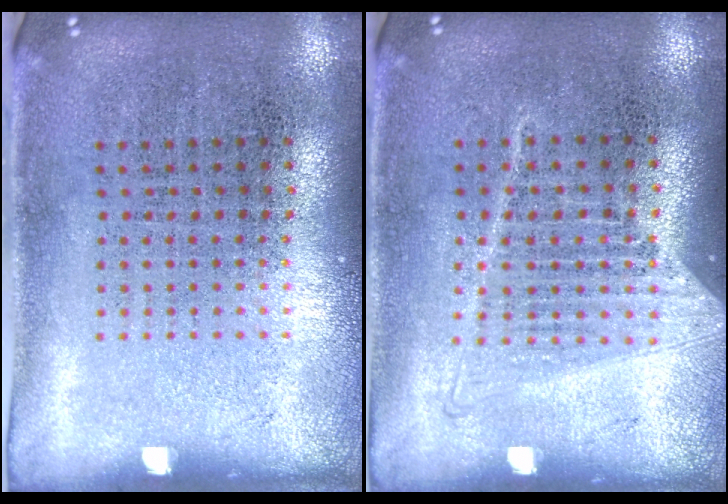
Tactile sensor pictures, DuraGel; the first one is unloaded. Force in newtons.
{"total": 1.2, "press": 1.1, "slide": 0.5}